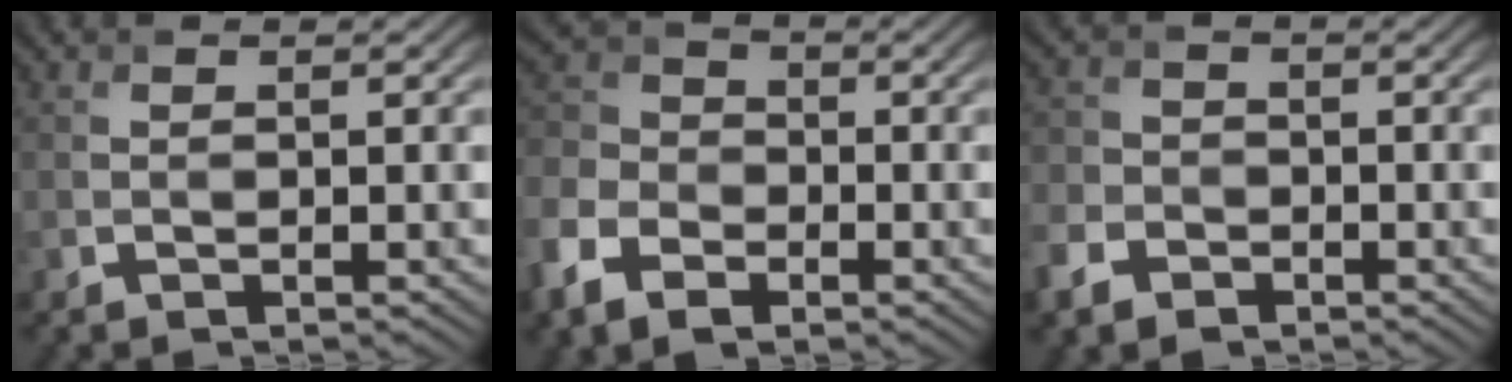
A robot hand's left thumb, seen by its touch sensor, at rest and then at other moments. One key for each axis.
{"total": 9.4, "fx": -4.5, "fy": 6.1, "fz": 5.5, "tx": -0.161, "ty": -0.022, "tz": -0.105}
{"total": 4.5, "fx": -2.6, "fy": 3.1, "fz": 1.9, "tx": -0.060, "ty": -0.003, "tz": -0.060}